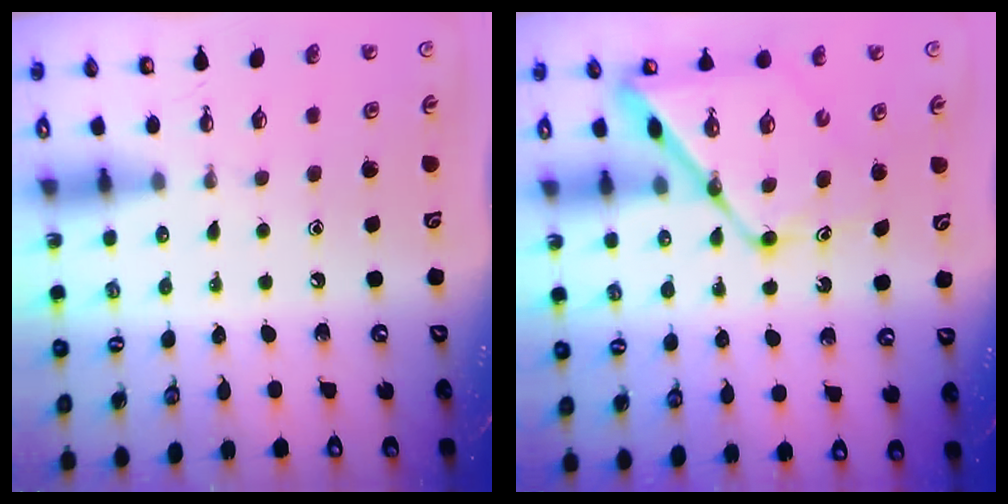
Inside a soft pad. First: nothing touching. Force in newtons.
{"total": 12.6, "press": 12.6, "slide": 1.1}